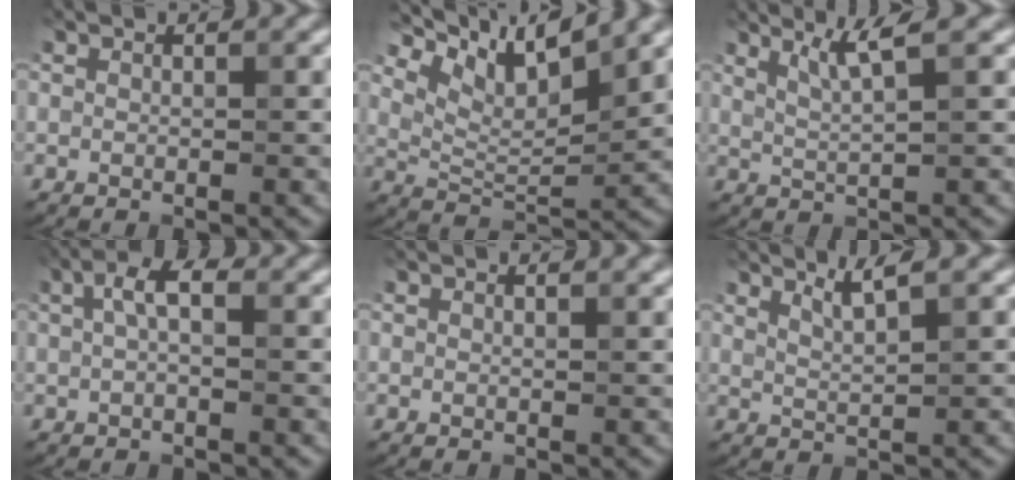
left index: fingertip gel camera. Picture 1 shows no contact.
{"total": 7.7, "force": [4.8, 2.8, 5.2], "torque": [-0.093, 0.004, 0.087]}
{"total": 2.7, "force": [1.6, 0.3, 2.2], "torque": [-0.038, -0.001, 0.033]}
{"total": 2.5, "force": [0.5, 0.9, 2.3], "torque": [-0.044, 0.009, 0.004]}
{"total": 0.6, "force": [0.5, 0.1, 0.3], "torque": [-0.002, 0.002, 0.009]}
{"total": 2.3, "force": [1.7, 0.4, 1.6], "torque": [-0.022, 0.003, 0.032]}